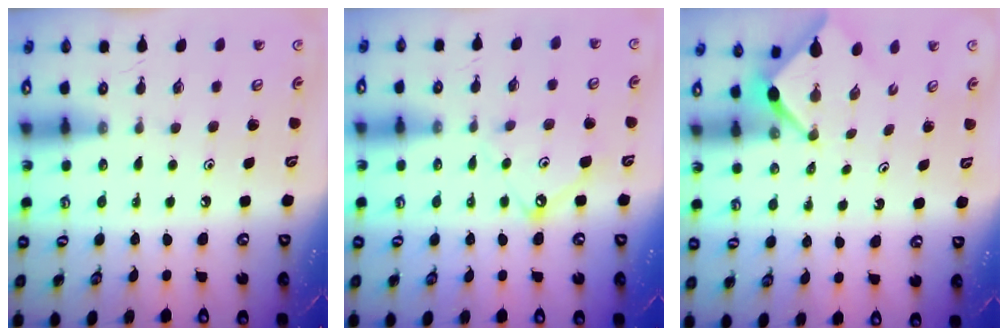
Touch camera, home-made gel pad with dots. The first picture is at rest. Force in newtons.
{"total": 9.9, "press": 9.9, "slide": 0.9}
{"total": 2.6, "press": 2.5, "slide": 0.4}